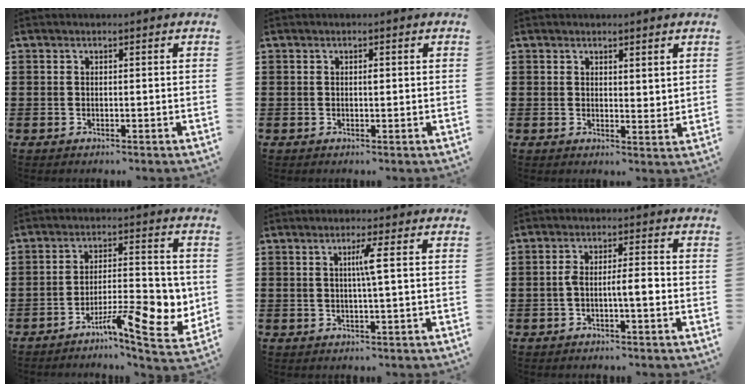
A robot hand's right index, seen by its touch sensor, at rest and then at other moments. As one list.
[{"total": 0.7, "force": [0.1, 0.2, 0.7], "torque": [-0.014, -0.003, 0.003]}, {"total": 1.9, "force": [1.7, 0.6, 0.3], "torque": [-0.009, 0.004, 0.035]}, {"total": 10.5, "force": [-4.7, 3.5, 8.8], "torque": [-0.112, 0.004, -0.077]}, {"total": 3.1, "force": [0.5, -0.6, 3.0], "torque": [-0.057, -0.005, 0.002]}, {"total": 4.2, "force": [-1.1, 0.9, 3.9], "torque": [-0.078, 0.003, -0.025]}]